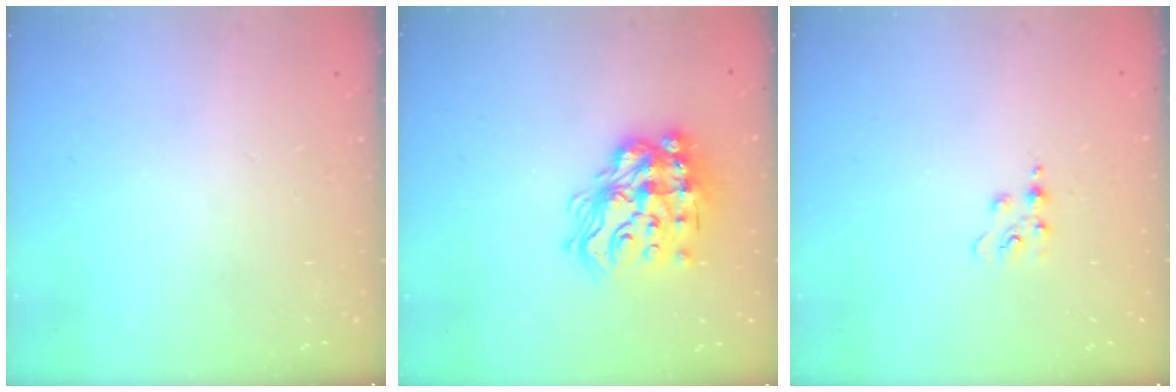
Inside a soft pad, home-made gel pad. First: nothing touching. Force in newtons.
{"total": 18.8, "press": 18.6, "slide": 2.1}
{"total": 4.1, "press": 4.1, "slide": 0.6}